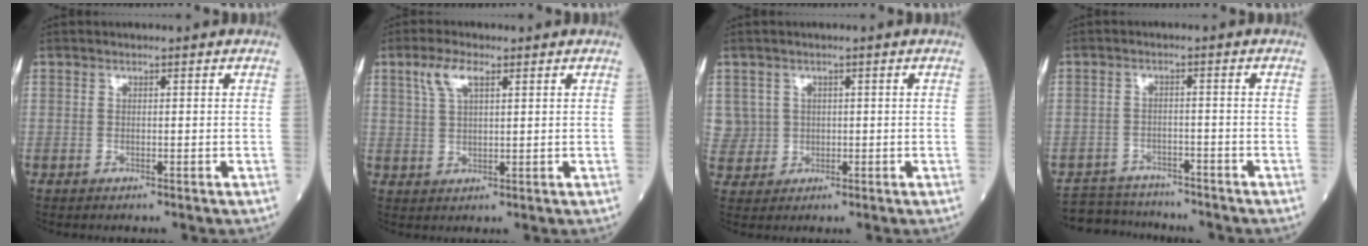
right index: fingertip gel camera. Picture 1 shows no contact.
{"total": 4.6, "force": [2.5, 1.4, 3.6], "torque": [-0.083, 0.013, 0.053]}
{"total": 3.8, "force": [0.9, 3.6, -0.2], "torque": [0.016, 0.006, 0.024]}
{"total": 7.8, "force": [-7.6, 1.8, 1.0], "torque": [-0.014, 0.003, -0.120]}